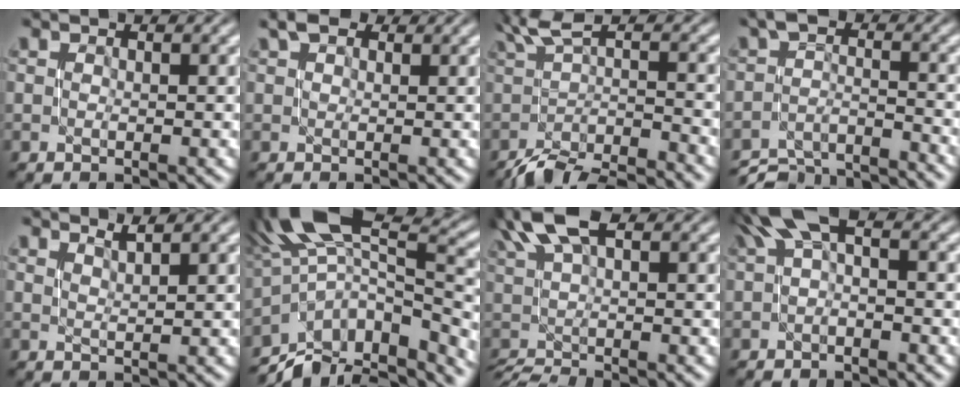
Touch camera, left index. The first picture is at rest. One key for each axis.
{"total": 2.4, "fx": 1.9, "fy": 1.0, "fz": 1.2, "tx": -0.021, "ty": 0.007, "tz": 0.026}
{"total": 5.3, "fx": -3.2, "fy": 1.3, "fz": 4.0, "tx": -0.057, "ty": -0.007, "tz": -0.061}
{"total": 7.6, "fx": -7.0, "fy": 1.8, "fz": 2.3, "tx": -0.034, "ty": -0.007, "tz": -0.116}
{"total": 1.5, "fx": 1.4, "fy": 0.1, "fz": 0.5, "tx": -0.003, "ty": 0.002, "tz": 0.024}
{"total": 10.8, "fx": -5.4, "fy": 4.3, "fz": 8.3, "tx": -0.145, "ty": 0.016, "tz": -0.081}
{"total": 5.7, "fx": 2.6, "fy": 1.5, "fz": 4.8, "tx": -0.069, "ty": 0.013, "tz": 0.040}
{"total": 3.3, "fx": 1.1, "fy": 0.7, "fz": 3.0, "tx": -0.059, "ty": 0.009, "tz": 0.016}